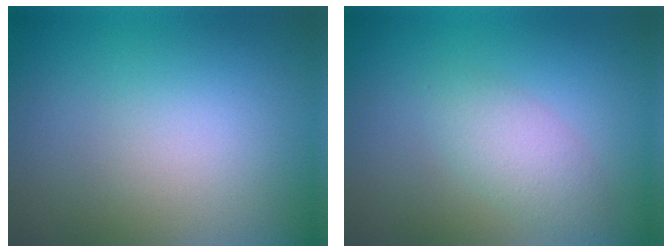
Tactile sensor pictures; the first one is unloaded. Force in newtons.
{"total": 2.4, "press": 2.4, "slide": 0.0}